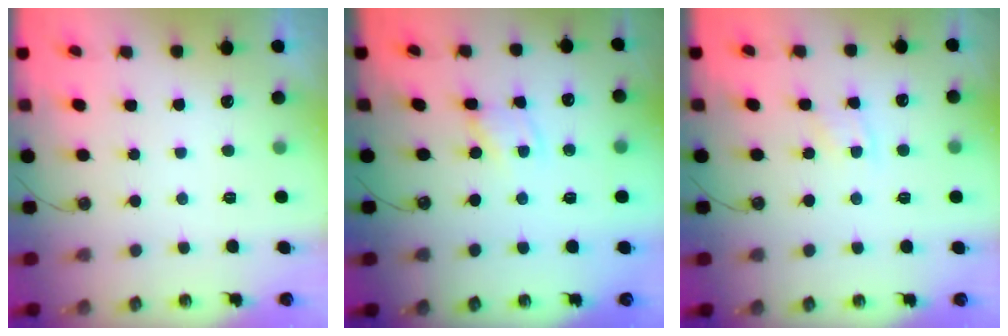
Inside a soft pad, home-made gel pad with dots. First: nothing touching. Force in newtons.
{"total": 1.2, "press": 1.2, "slide": 0.2}
{"total": 6.1, "press": 6.1, "slide": 0.8}